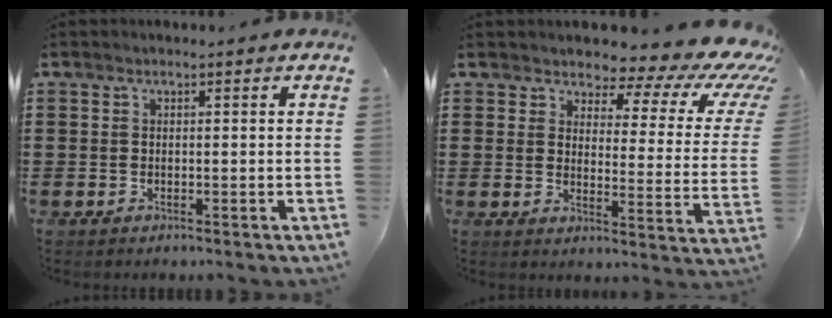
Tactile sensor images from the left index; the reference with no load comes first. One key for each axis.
{"total": 5.7, "fx": 4.3, "fy": 2.3, "fz": 2.9, "tx": -0.057, "ty": -0.034, "tz": 0.069}